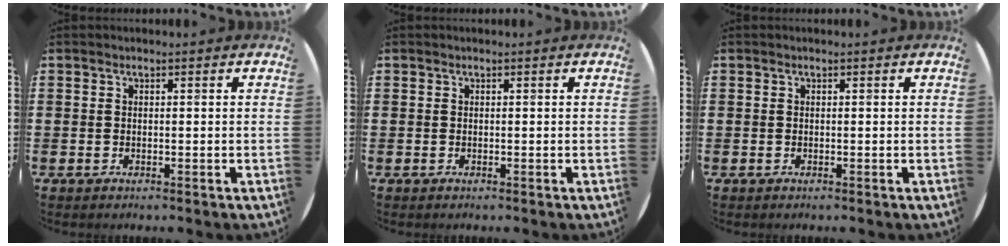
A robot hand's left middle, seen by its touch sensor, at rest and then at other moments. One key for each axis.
{"total": 0.0}
{"total": 0.0}